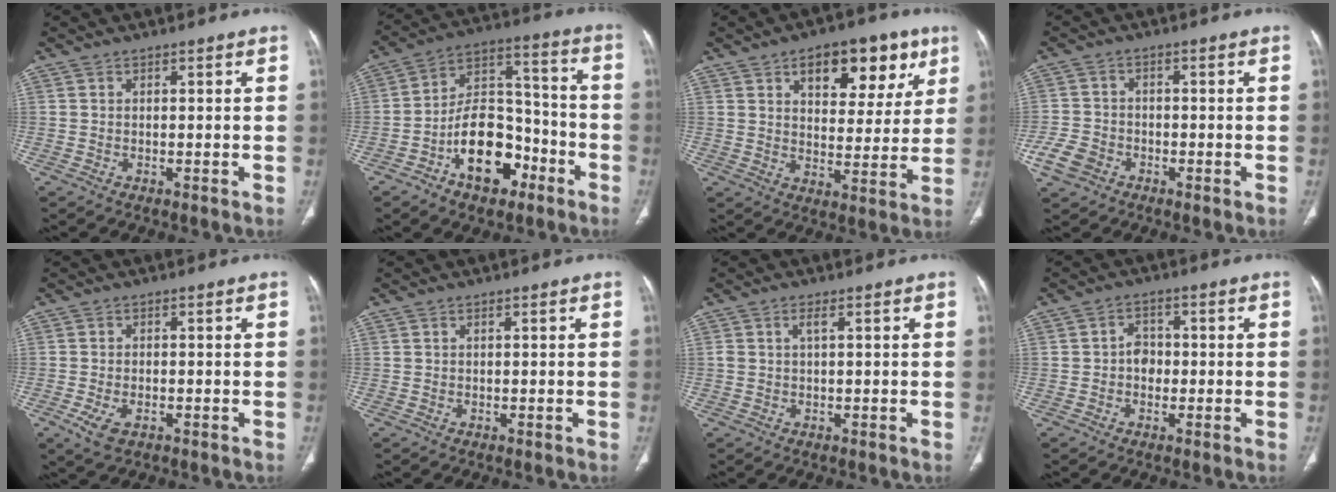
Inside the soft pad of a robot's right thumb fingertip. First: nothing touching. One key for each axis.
{"total": 16.1, "fx": -7.4, "fy": 9.6, "fz": 10.5, "tx": -0.138, "ty": 0.069, "tz": -0.124}
{"total": 15.8, "fx": 8.0, "fy": 8.5, "fz": 10.6, "tx": -0.091, "ty": -0.023, "tz": 0.115}
{"total": 5.6, "fx": -2.8, "fy": 4.2, "fz": 2.5, "tx": -0.049, "ty": 0.016, "tz": -0.051}
{"total": 4.2, "fx": -1.8, "fy": 2.3, "fz": 3.0, "tx": -0.066, "ty": 0.000, "tz": -0.027}
{"total": 0.0}
{"total": 1.6, "fx": 0.6, "fy": 0.5, "fz": 1.4, "tx": -0.036, "ty": 0.008, "tz": 0.014}
{"total": 3.4, "fx": -0.4, "fy": 2.8, "fz": 1.8, "tx": -0.010, "ty": 0.010, "tz": -0.016}